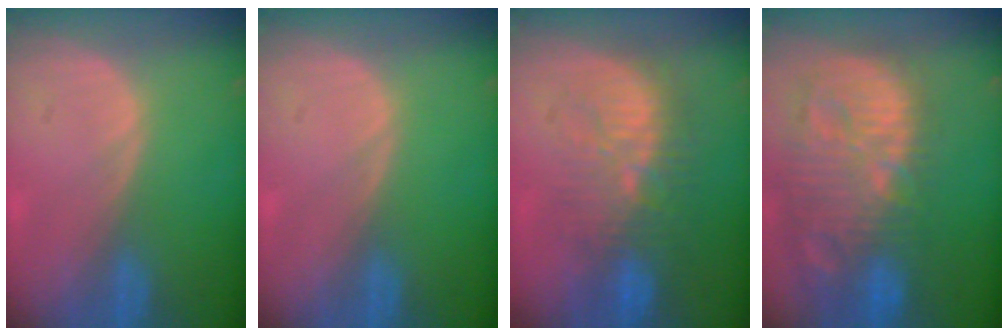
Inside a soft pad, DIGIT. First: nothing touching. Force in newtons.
{"total": 0.0}
{"total": 9.4, "press": 9.2, "slide": 2.0}
{"total": 14.4, "press": 12.5, "slide": 7.2}